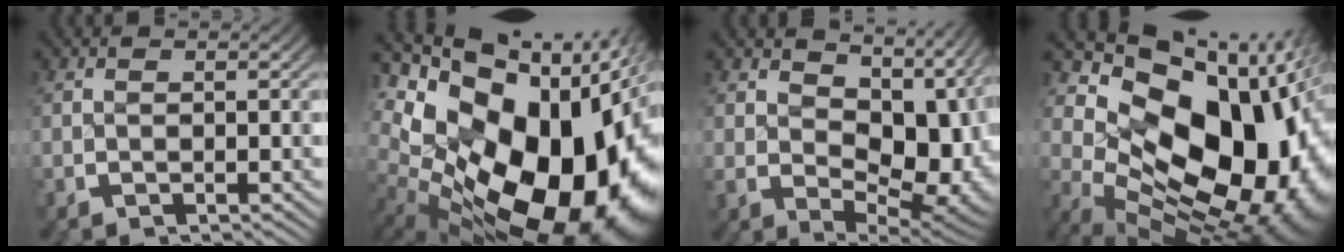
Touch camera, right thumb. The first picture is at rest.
{"total": 27.2, "force": [-1.5, 18.3, 20.1], "torque": [-0.332, -0.040, -0.015]}
{"total": 11.4, "force": [1.3, 6.9, 9.0], "torque": [-0.136, -0.017, 0.028]}
{"total": 21.7, "force": [-0.7, 13.6, 16.9], "torque": [-0.272, -0.037, 0.002]}